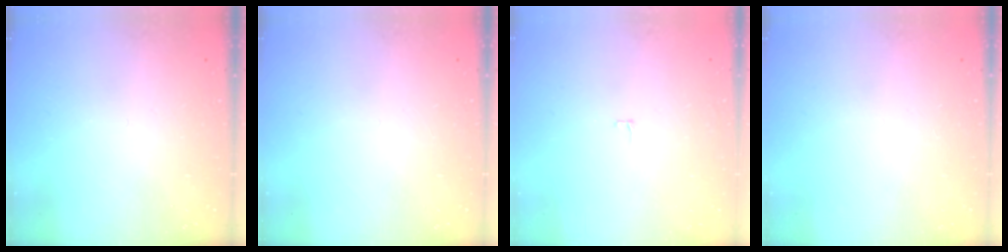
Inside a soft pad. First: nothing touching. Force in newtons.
{"total": 0.0}
{"total": 2.4, "press": 2.4, "slide": 0.2}
{"total": 0.0}